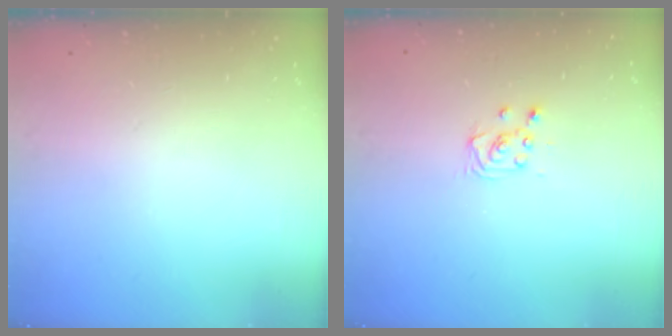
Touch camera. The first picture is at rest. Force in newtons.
{"total": 3.6, "press": 3.6, "slide": 0.3}